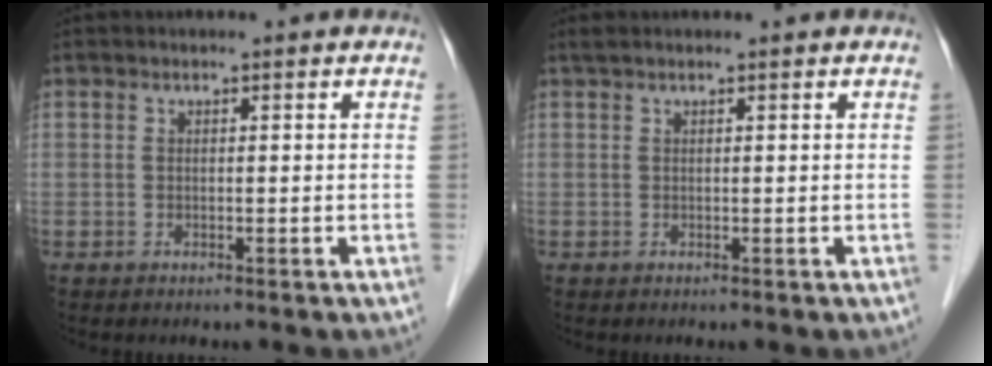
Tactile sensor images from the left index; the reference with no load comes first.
{"total": 1.2, "force": [1.1, 0.0, 0.5], "torque": [-0.013, 0.019, 0.025]}